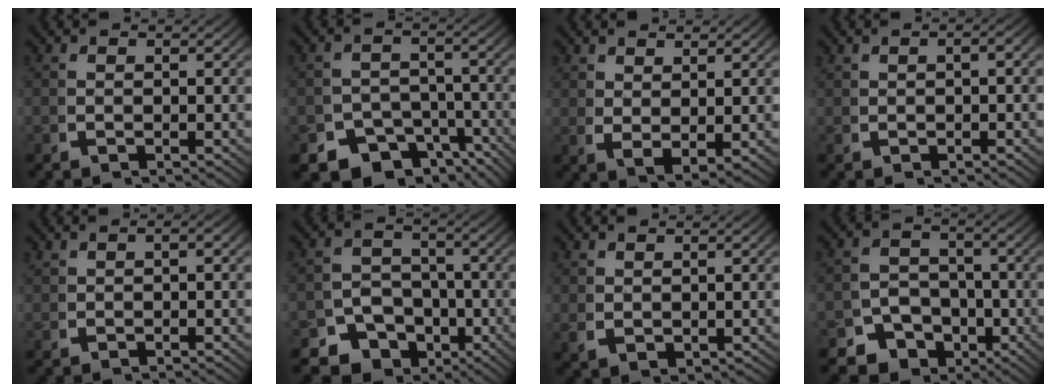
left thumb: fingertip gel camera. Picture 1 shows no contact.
{"total": 11.6, "force": [-8.0, 7.5, 3.7], "torque": [-0.060, -0.055, -0.120]}
{"total": 2.9, "force": [0.9, 1.6, 2.3], "torque": [-0.051, -0.019, 0.036]}
{"total": 1.0, "force": [0.0, 0.5, 0.8], "torque": [-0.016, -0.002, 0.006]}
{"total": 0.9, "force": [0.4, 0.4, 0.7], "torque": [-0.012, 0.000, 0.012]}
{"total": 10.1, "force": [-5.5, 7.9, 3.0], "torque": [-0.042, -0.044, -0.091]}
{"total": 1.7, "force": [0.8, 1.1, 1.0], "torque": [-0.021, -0.006, 0.030]}
{"total": 8.9, "force": [-4.9, 7.0, 2.6], "torque": [-0.029, -0.039, -0.082]}